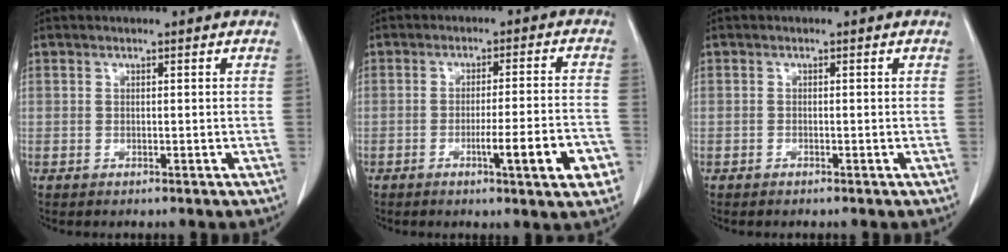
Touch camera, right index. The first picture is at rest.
{"total": 9.0, "force": [-3.7, 0.3, 8.2], "torque": [-0.111, -0.004, -0.050]}
{"total": 0.0}